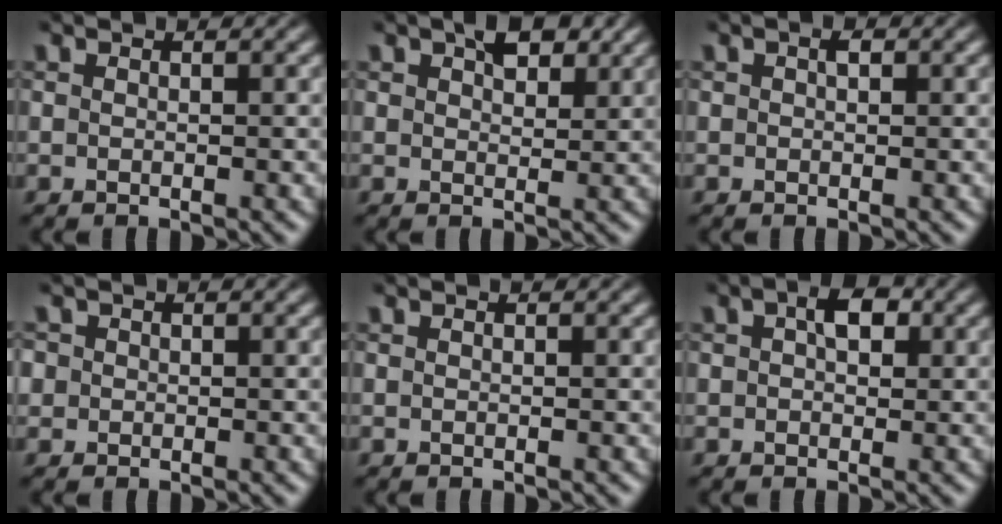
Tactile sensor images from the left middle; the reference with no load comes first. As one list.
[{"total": 2.9, "force": [1.7, 1.5, 1.9], "torque": [-0.028, 0.004, 0.026]}, {"total": 0.7, "force": [0.2, 0.3, 0.6], "torque": [-0.010, 0.000, 0.003]}, {"total": 1.3, "force": [0.3, 1.2, 0.3], "torque": [-0.004, 0.003, 0.003]}, {"total": 0.0}, {"total": 2.7, "force": [0.8, 1.5, 2.1], "torque": [-0.030, 0.007, 0.008]}]